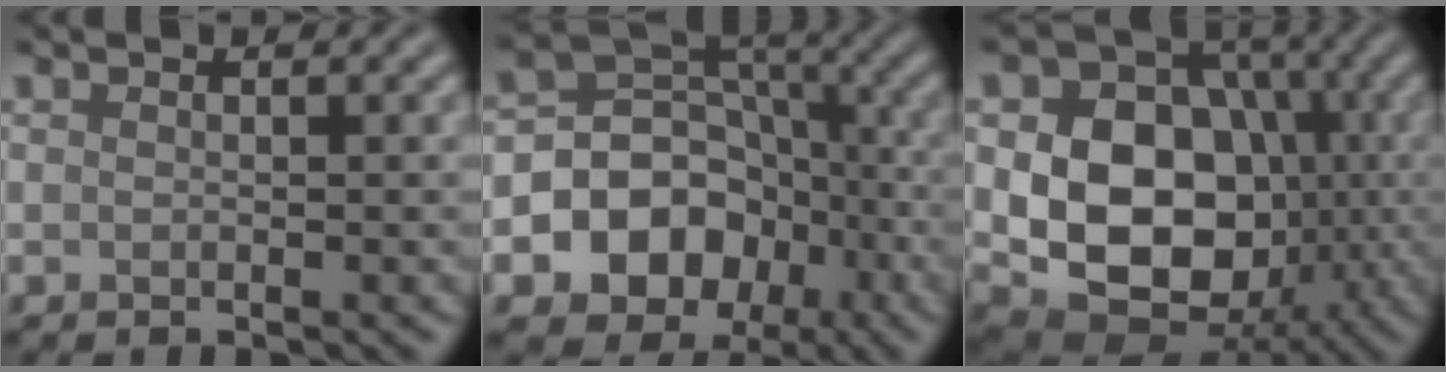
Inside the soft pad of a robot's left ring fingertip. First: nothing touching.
{"total": 10.9, "force": [-3.8, 9.3, 4.2], "torque": [-0.063, -0.005, -0.085]}
{"total": 12.0, "force": [-0.9, 9.2, 7.7], "torque": [-0.127, -0.011, -0.022]}